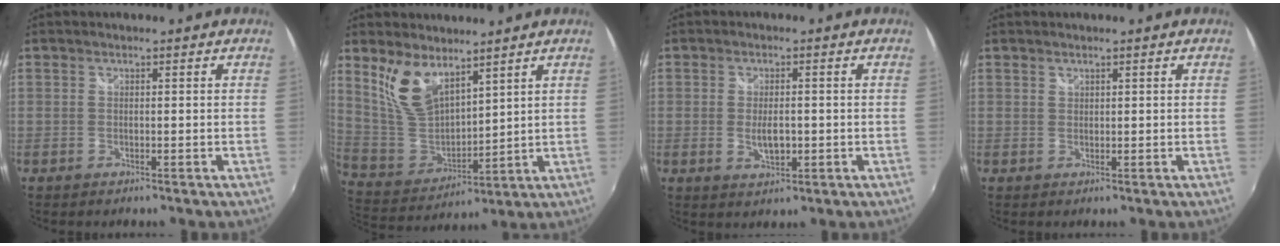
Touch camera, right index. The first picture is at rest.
{"total": 11.4, "force": [7.2, 5.5, 7.0], "torque": [-0.140, -0.004, 0.159]}
{"total": 4.3, "force": [-0.6, 2.2, 3.7], "torque": [-0.067, -0.005, -0.008]}
{"total": 0.7, "force": [0.6, 0.4, 0.0], "torque": [0.002, 0.001, 0.011]}